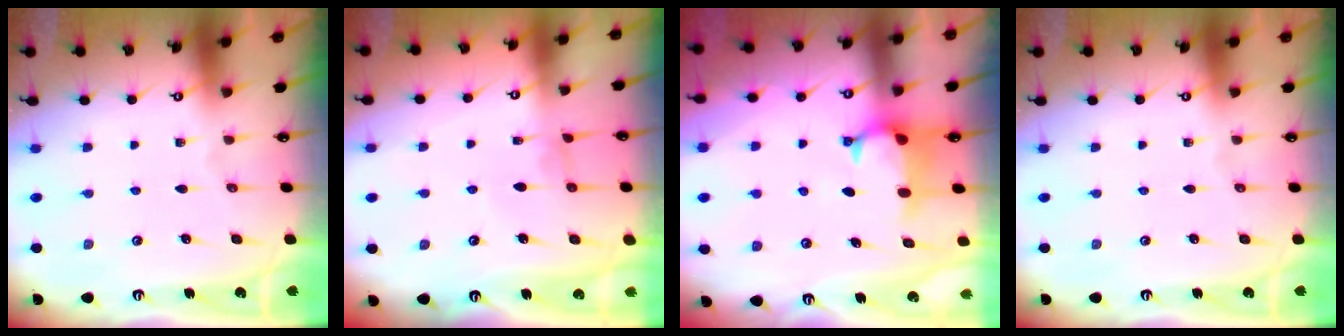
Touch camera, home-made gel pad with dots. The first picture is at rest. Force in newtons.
{"total": 0.6, "press": 0.6, "slide": 0.3}
{"total": 0.9, "press": 0.2, "slide": 0.9}
{"total": 0.0}